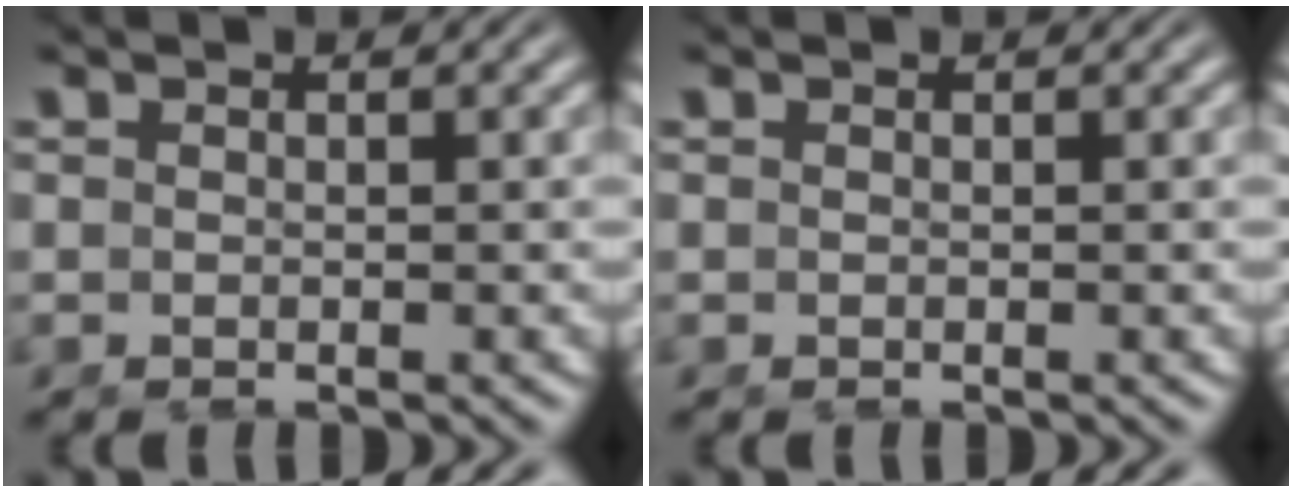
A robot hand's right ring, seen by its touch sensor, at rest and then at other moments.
{"total": 0.0}